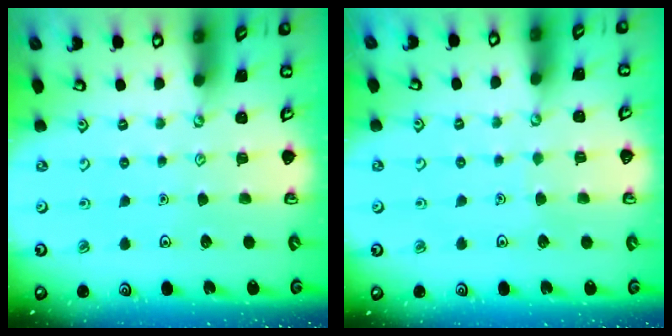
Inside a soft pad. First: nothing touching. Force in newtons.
{"total": 1.3, "press": 1.3, "slide": 0.1}